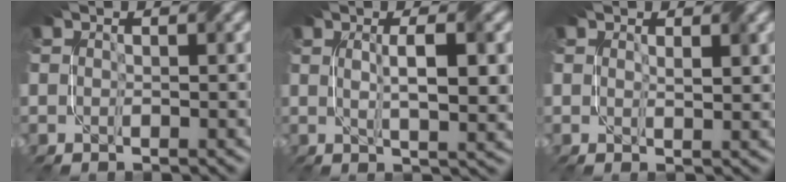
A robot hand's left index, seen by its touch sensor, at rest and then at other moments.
{"total": 5.9, "force": [0.7, 1.4, 5.7], "torque": [-0.085, 0.004, 0.015]}
{"total": 1.4, "force": [0.7, 0.1, 1.2], "torque": [-0.020, -0.002, 0.014]}